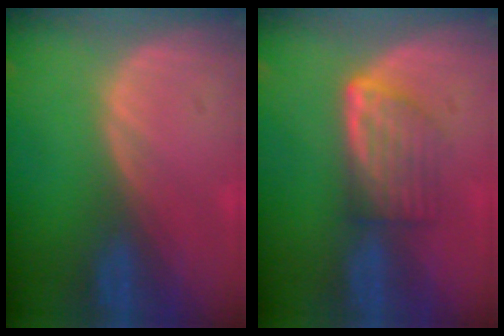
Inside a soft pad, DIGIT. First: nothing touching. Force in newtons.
{"total": 5.8, "press": 5.3, "slide": 2.4}